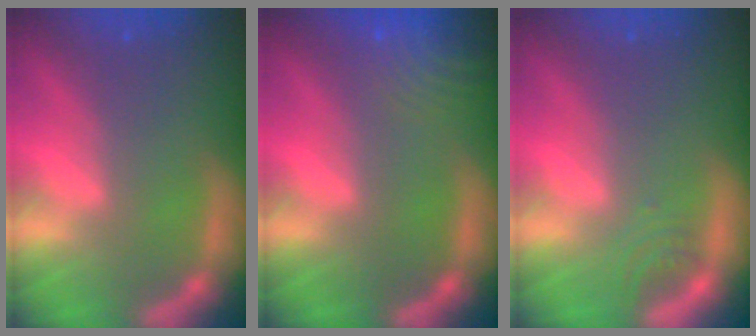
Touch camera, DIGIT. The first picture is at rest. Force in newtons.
{"total": 8.0}
{"total": 1.4}